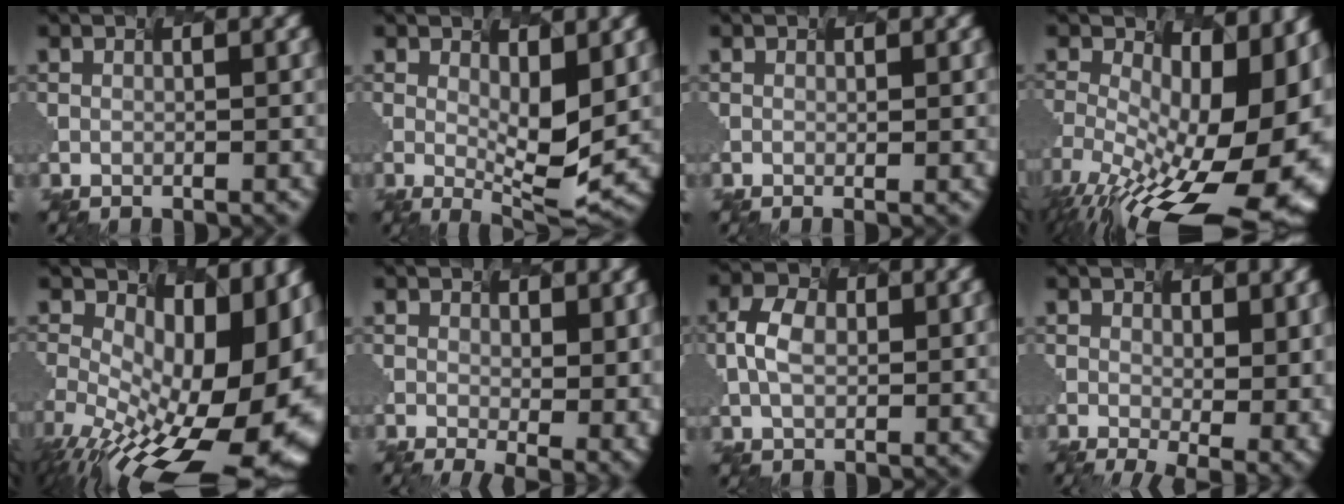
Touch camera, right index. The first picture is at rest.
{"total": 3.5, "force": [-0.4, -0.1, 3.5], "torque": [-0.082, -0.031, 0.028]}
{"total": 0.6, "force": [-0.3, -0.2, 0.5], "torque": [-0.008, -0.006, 0.000]}
{"total": 17.0, "force": [-5.5, 6.8, 14.6], "torque": [-0.233, -0.043, -0.034]}
{"total": 16.6, "force": [-3.9, 7.3, 14.4], "torque": [-0.226, -0.043, -0.013]}
{"total": 3.4, "force": [0.0, 0.6, 3.3], "torque": [-0.057, -0.031, 0.041]}
{"total": 1.8, "force": [-1.0, 1.1, 1.0], "torque": [-0.053, -0.009, 0.012]}
{"total": 4.0, "force": [-0.2, 0.9, 3.9], "torque": [-0.064, -0.032, 0.038]}